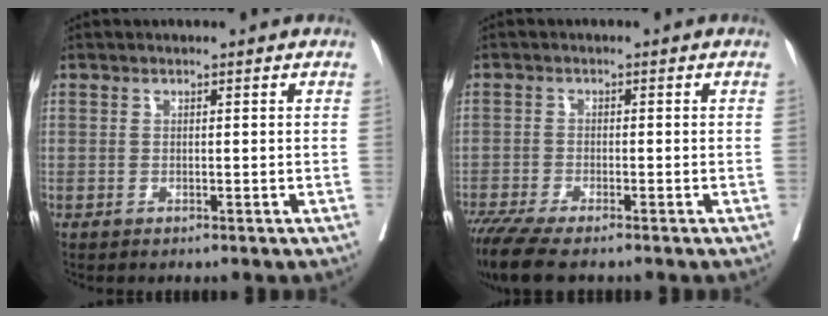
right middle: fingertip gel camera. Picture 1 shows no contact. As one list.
[{"total": 7.1, "force": [-5.7, 1.0, 4.2], "torque": [-0.073, -0.018, -0.098]}]